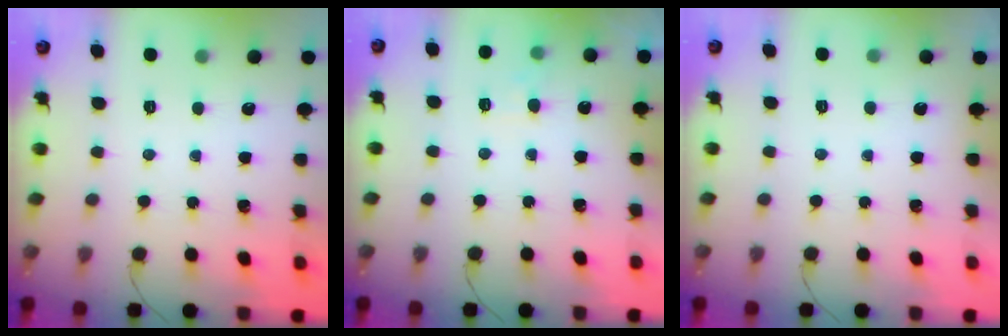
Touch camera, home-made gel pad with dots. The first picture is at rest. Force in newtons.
{"total": 3.2, "press": 2.8, "slide": 1.6}
{"total": 1.9, "press": 1.9, "slide": 0.3}